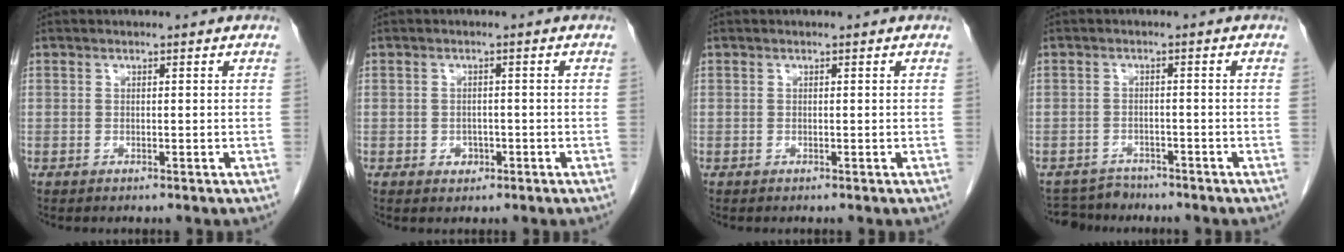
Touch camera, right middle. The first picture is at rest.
{"total": 1.7, "force": [-0.7, 1.3, 0.8], "torque": [-0.013, 0.003, -0.005]}
{"total": 0.0}
{"total": 4.4, "force": [-4.0, 1.7, -0.8], "torque": [0.017, 0.000, -0.066]}